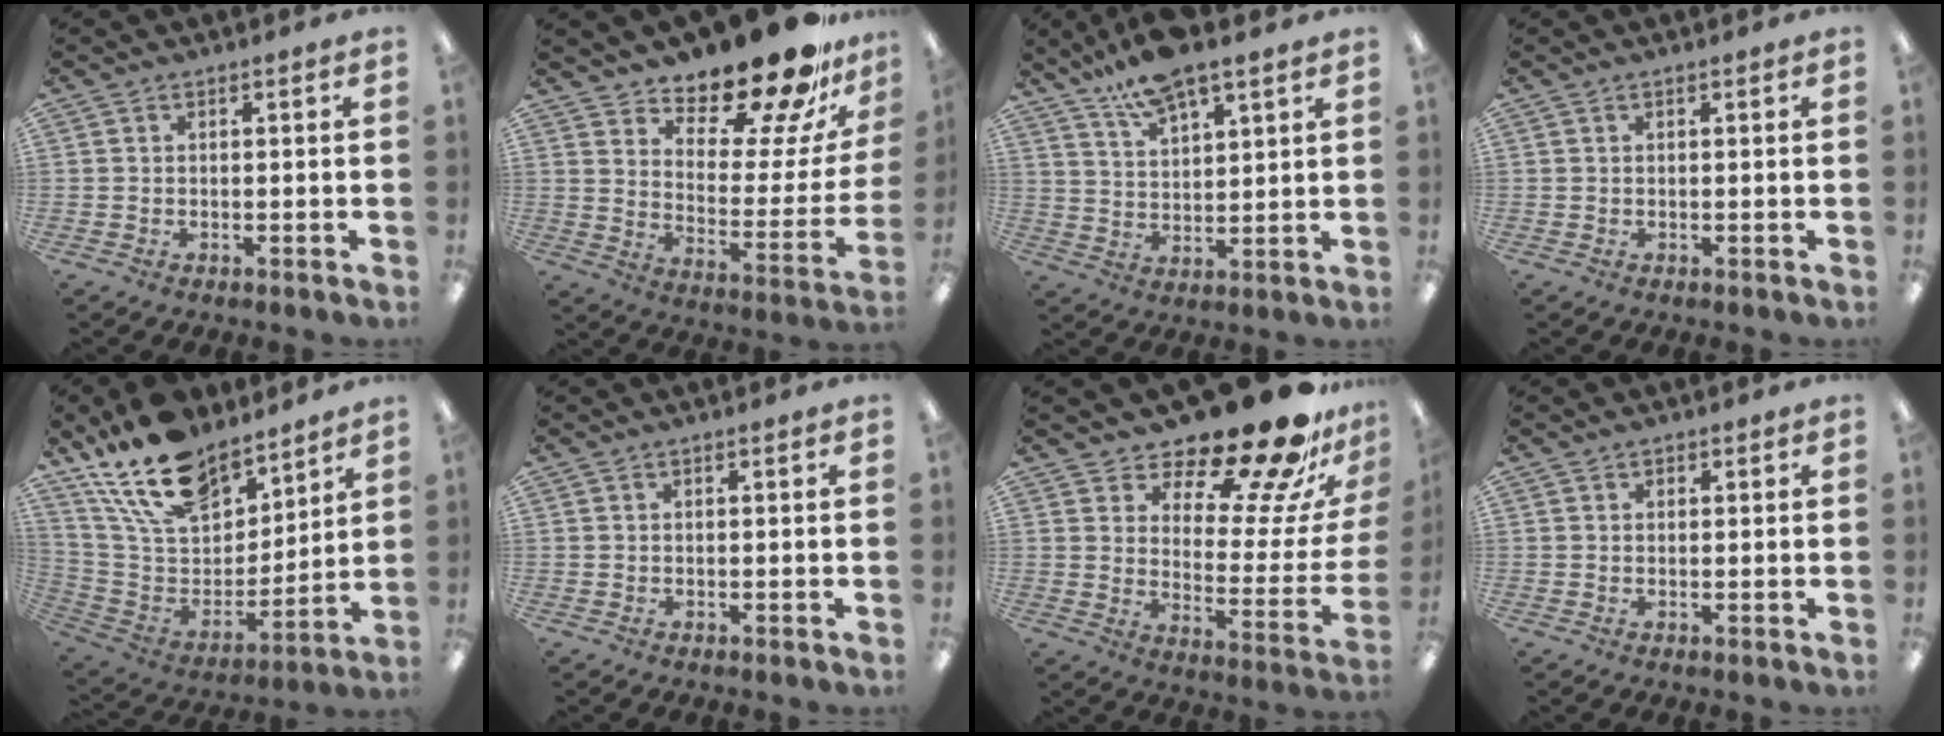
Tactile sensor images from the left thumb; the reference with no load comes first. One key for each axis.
{"total": 20.3, "fx": 17.4, "fy": 5.6, "fz": 8.8, "tx": -0.112, "ty": -0.138, "tz": 0.284}
{"total": 10.6, "fx": 8.4, "fy": 3.1, "fz": 5.6, "tx": -0.112, "ty": -0.034, "tz": 0.154}
{"total": 0.0}
{"total": 20.6, "fx": 15.2, "fy": 10.4, "fz": 9.3, "tx": -0.187, "ty": -0.084, "tz": 0.278}
{"total": 0.0}
{"total": 22.4, "fx": 17.8, "fy": 6.1, "fz": 12.2, "tx": -0.164, "ty": -0.135, "tz": 0.283}
{"total": 0.9, "fx": 0.7, "fy": 0.5, "fz": 0.3, "tx": 0.003, "ty": -0.001, "tz": 0.010}